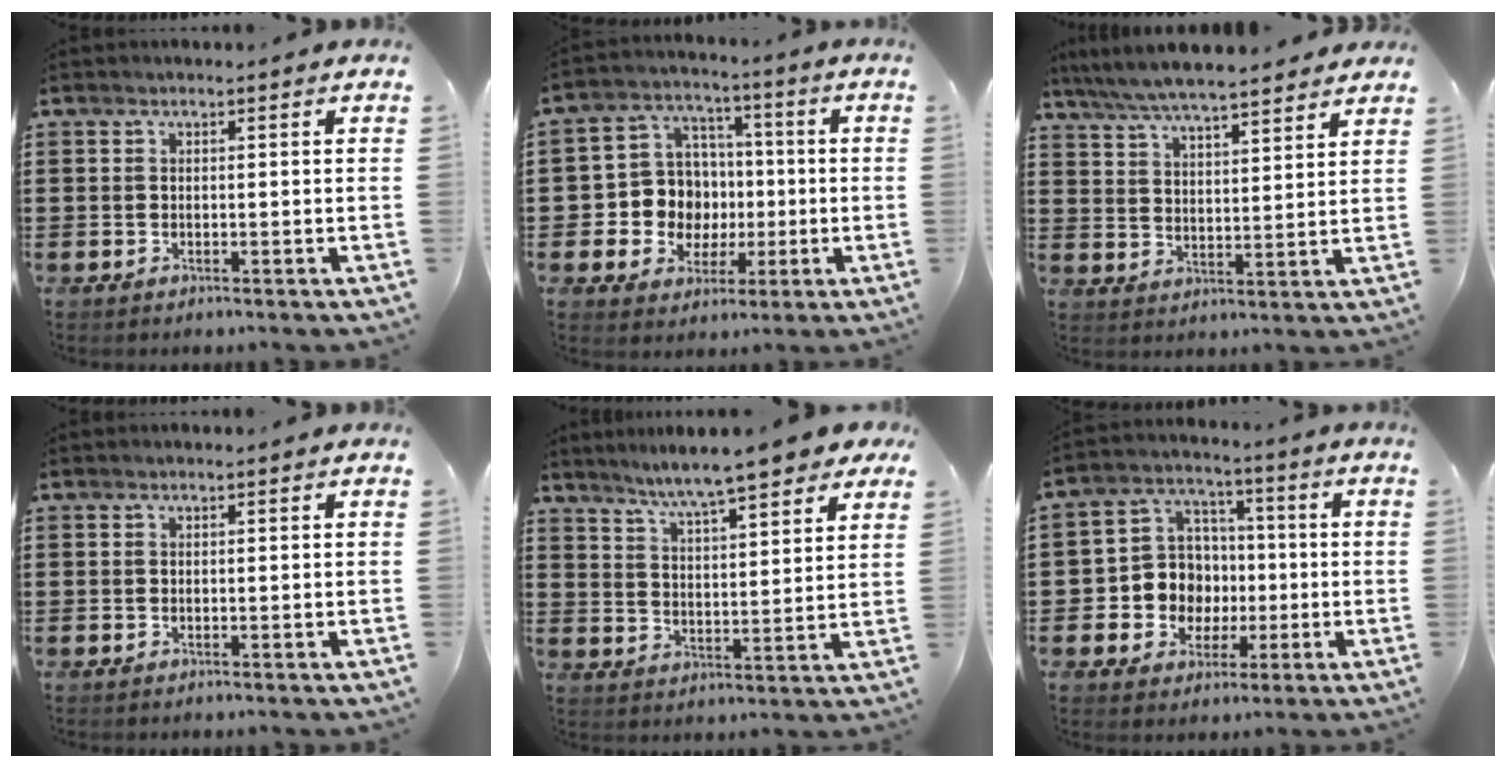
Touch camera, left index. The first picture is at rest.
{"total": 9.0, "force": [-0.2, 8.7, 2.1], "torque": [-0.082, 0.005, 0.005]}
{"total": 6.0, "force": [5.7, 0.3, 1.9], "torque": [-0.061, -0.026, 0.101]}
{"total": 0.0}
{"total": 7.2, "force": [6.4, 0.0, 3.2], "torque": [-0.089, -0.030, 0.108]}
{"total": 8.5, "force": [-0.6, 8.2, 2.1], "torque": [-0.084, 0.011, -0.004]}